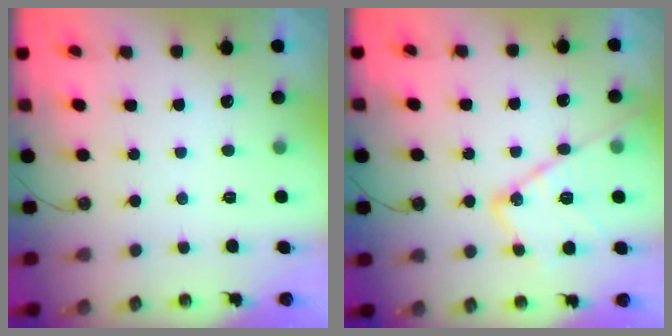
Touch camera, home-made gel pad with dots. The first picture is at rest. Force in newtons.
{"total": 16.6, "press": 16.5, "slide": 1.4}